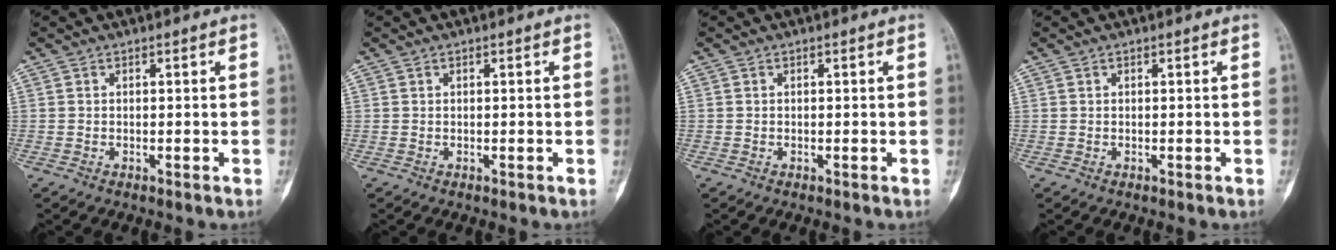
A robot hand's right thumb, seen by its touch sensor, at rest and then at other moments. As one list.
[{"total": 0.0}, {"total": 0.0}, {"total": 0.0}]